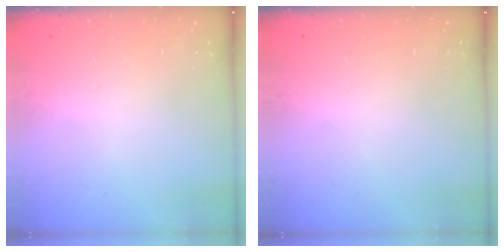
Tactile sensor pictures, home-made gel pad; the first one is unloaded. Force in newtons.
{"total": 0.0}